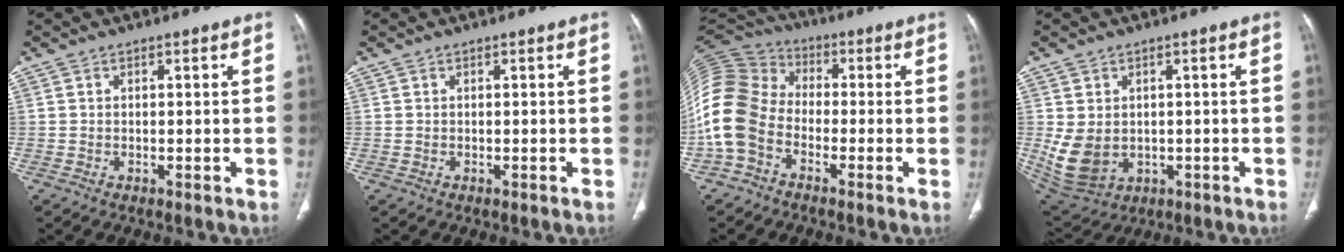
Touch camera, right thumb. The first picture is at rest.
{"total": 0.0}
{"total": 15.5, "force": [-4.6, 11.4, 9.5], "torque": [-0.208, 0.054, -0.104]}
{"total": 9.1, "force": [-0.4, 7.1, 5.6], "torque": [-0.106, -0.006, 0.020]}